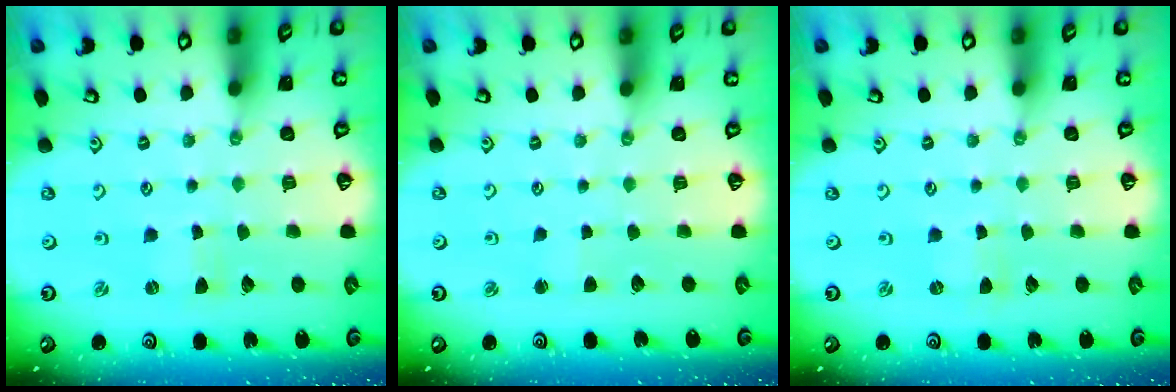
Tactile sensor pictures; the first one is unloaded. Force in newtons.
{"total": 1.3, "press": 1.3, "slide": 0.2}
{"total": 0.0}